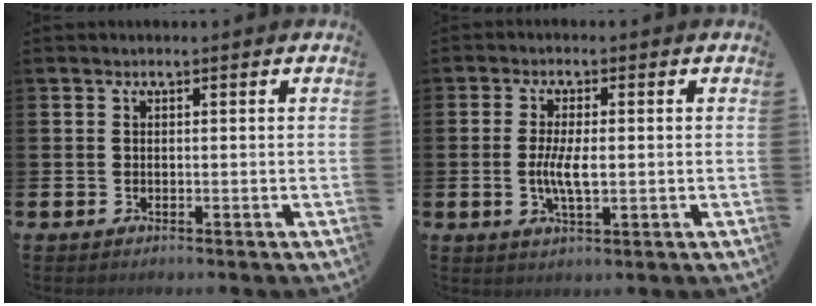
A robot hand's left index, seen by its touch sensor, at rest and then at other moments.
{"total": 4.5, "force": [-0.2, 1.5, 4.2], "torque": [-0.082, 0.001, -0.007]}